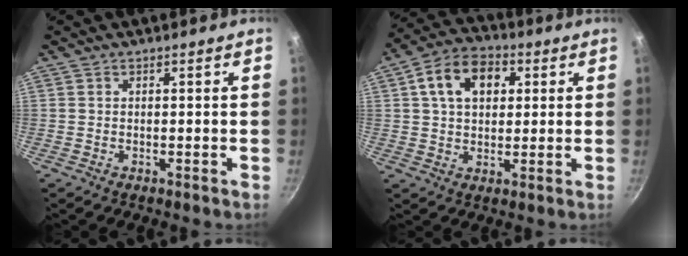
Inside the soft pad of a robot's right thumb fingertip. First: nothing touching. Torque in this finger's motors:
{"motor_torque": [0.38, 2.68, 0.09, 0.05, 0.08]}